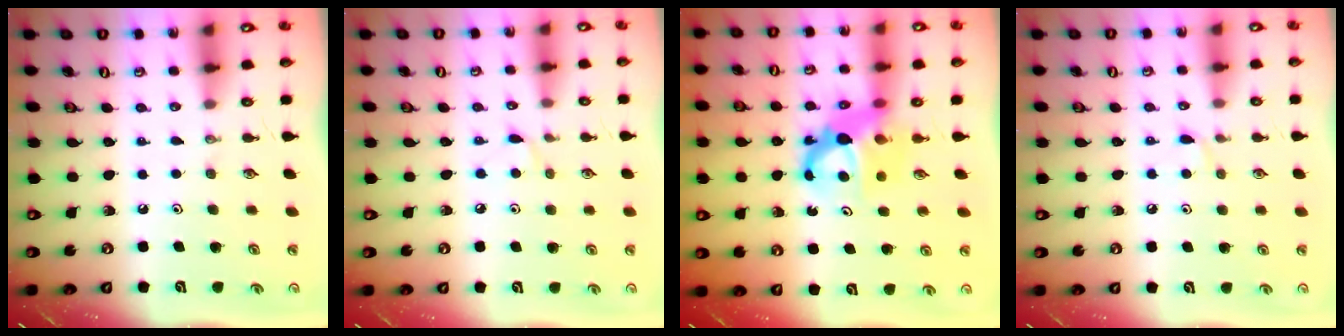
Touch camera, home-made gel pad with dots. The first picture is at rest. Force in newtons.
{"total": 5.1, "press": 5.1, "slide": 0.5}
{"total": 7.8, "press": 7.7, "slide": 0.7}
{"total": 4.9, "press": 4.8, "slide": 0.7}